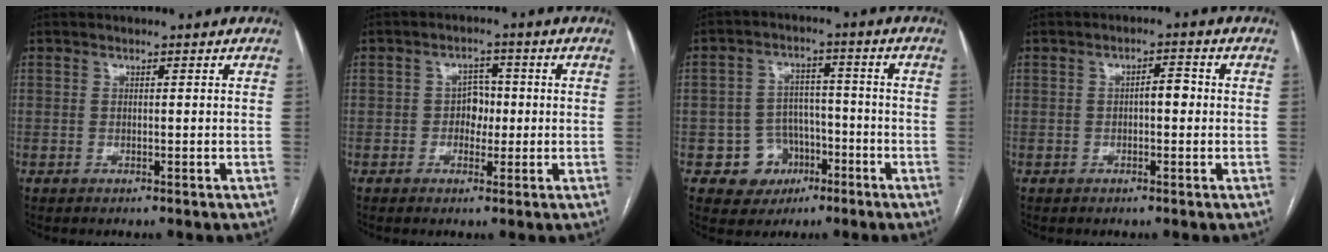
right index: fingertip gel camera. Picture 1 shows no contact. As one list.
[{"total": 3.3, "force": [-0.3, 2.5, 2.1], "torque": [-0.022, 0.010, -0.008]}, {"total": 7.0, "force": [-3.0, 6.2, 1.0], "torque": [-0.003, 0.017, -0.037]}, {"total": 2.7, "force": [-0.1, 1.0, 2.5], "torque": [-0.034, 0.013, -0.003]}]